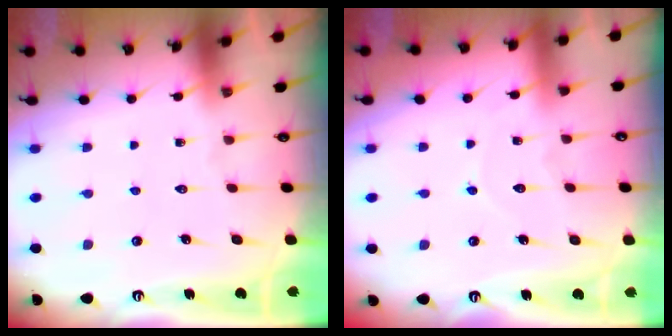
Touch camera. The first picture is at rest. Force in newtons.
{"total": 5.1, "press": 5.1, "slide": 0.5}